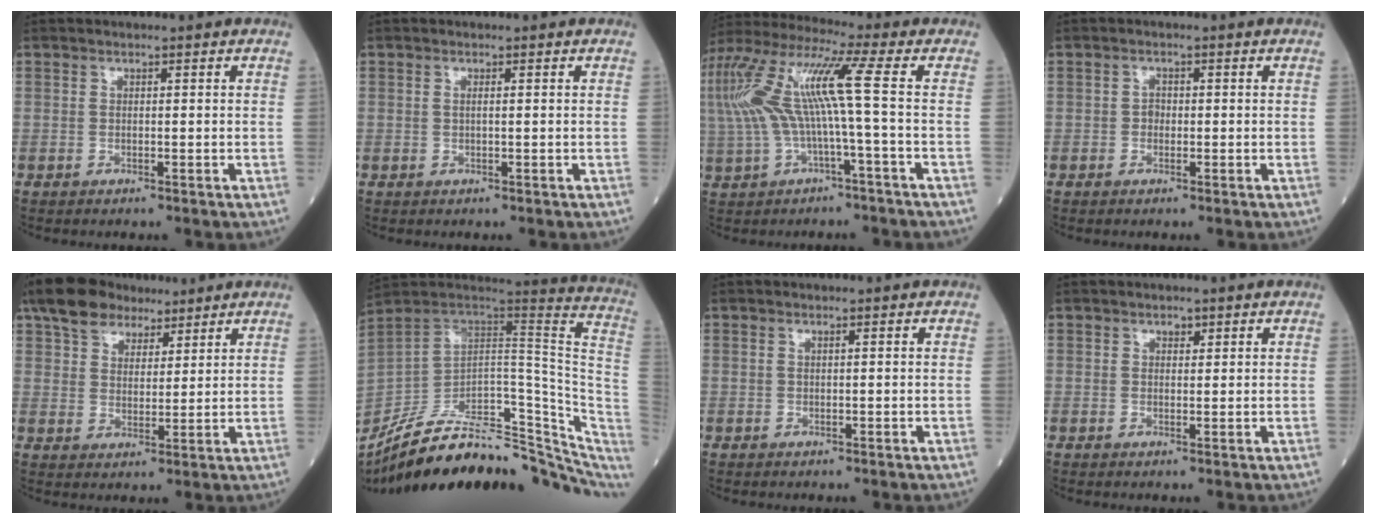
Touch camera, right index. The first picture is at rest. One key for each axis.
{"total": 0.5, "fx": 0.1, "fy": 0.0, "fz": 0.5, "tx": -0.013, "ty": 0.000, "tz": 0.001}
{"total": 13.4, "fx": 0.0, "fy": 0.6, "fz": 13.4, "tx": -0.291, "ty": 0.040, "tz": -0.003}
{"total": 1.1, "fx": -0.2, "fy": 0.9, "fz": 0.6, "tx": -0.006, "ty": 0.004, "tz": -0.006}
{"total": 9.7, "fx": 7.1, "fy": 5.3, "fz": 3.9, "tx": -0.070, "ty": 0.033, "tz": 0.126}
{"total": 28.7, "fx": -22.9, "fy": 8.0, "fz": 15.4, "tx": -0.174, "ty": 0.006, "tz": -0.329}
{"total": 0.0}
{"total": 1.0, "fx": 0.6, "fy": 0.6, "fz": 0.5, "tx": -0.005, "ty": -0.004, "tz": 0.008}